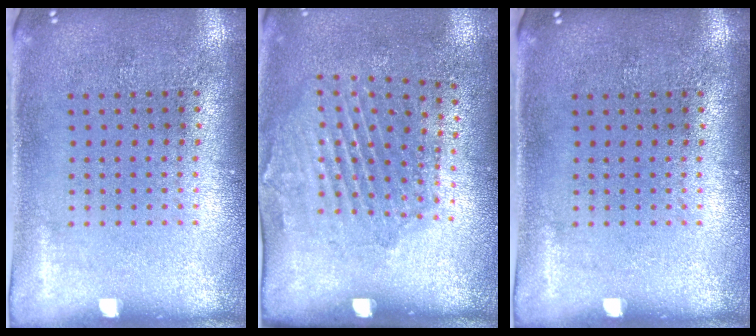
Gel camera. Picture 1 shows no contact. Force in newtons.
{"total": 1.9, "press": 1.2, "slide": 1.5}
{"total": 0.0}